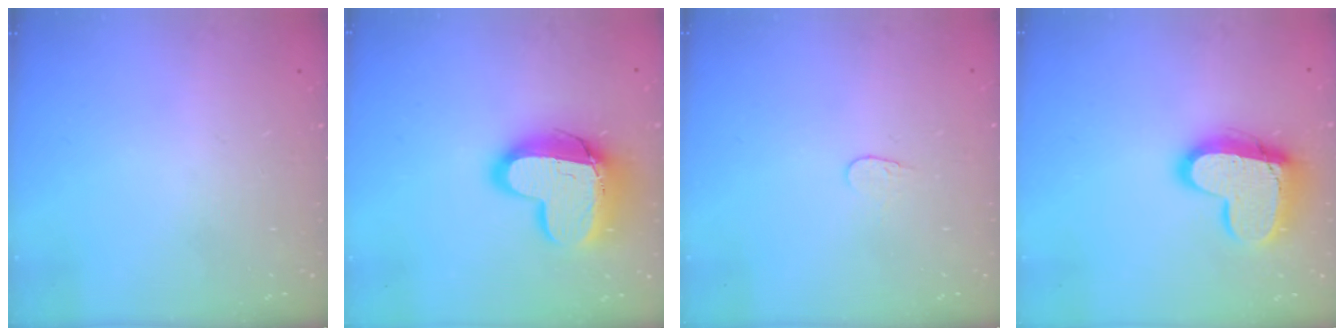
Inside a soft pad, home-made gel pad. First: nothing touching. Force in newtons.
{"total": 16.2, "press": 16.2, "slide": 1.4}
{"total": 3.7, "press": 3.7, "slide": 0.3}
{"total": 16.6, "press": 16.5, "slide": 1.4}